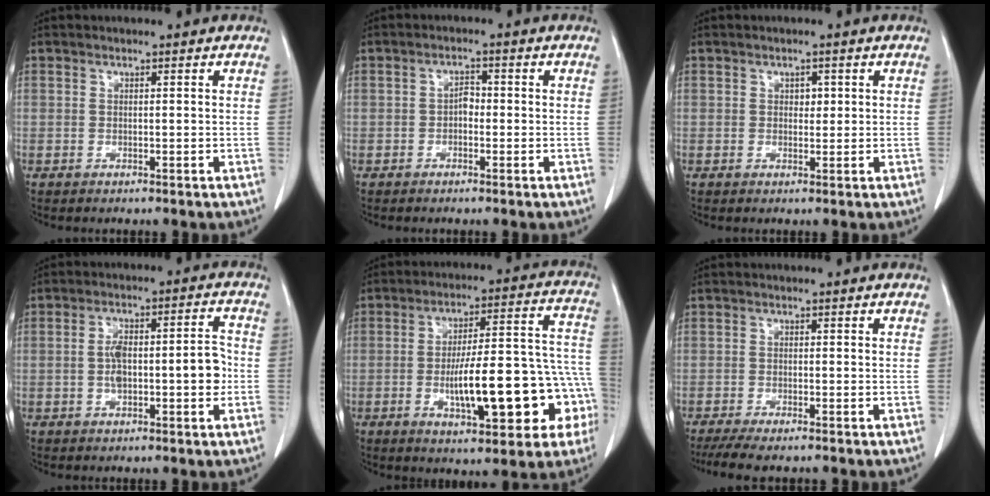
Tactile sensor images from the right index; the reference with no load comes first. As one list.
[{"total": 1.9, "force": [-0.4, 1.1, 1.4], "torque": [-0.018, 0.007, -0.009]}, {"total": 1.4, "force": [0.4, 1.0, 0.9], "torque": [-0.010, -0.001, 0.006]}, {"total": 8.6, "force": [-1.0, 2.6, 8.1], "torque": [-0.138, 0.026, -0.011]}, {"total": 19.9, "force": [-5.4, 5.4, 18.4], "torque": [-0.203, 0.046, -0.060]}, {"total": 5.2, "force": [-4.2, 0.7, 3.1], "torque": [-0.048, -0.012, -0.066]}]